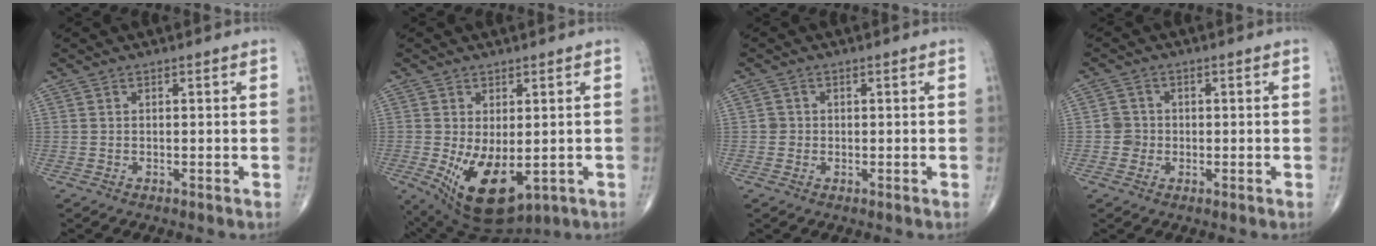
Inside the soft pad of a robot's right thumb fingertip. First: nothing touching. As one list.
[{"total": 12.3, "force": [-2.7, 6.5, 10.1], "torque": [-0.165, -0.016, -0.018]}, {"total": 1.3, "force": [-0.1, 1.3, 0.1], "torque": [0.006, 0.005, -0.003]}, {"total": 2.6, "force": [-0.4, 2.6, 0.3], "torque": [0.014, 0.009, -0.011]}]